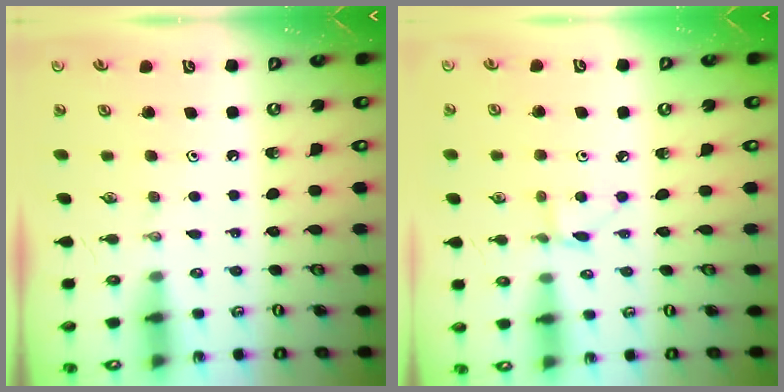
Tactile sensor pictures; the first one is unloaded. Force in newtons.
{"total": 3.4, "press": 3.4, "slide": 0.5}